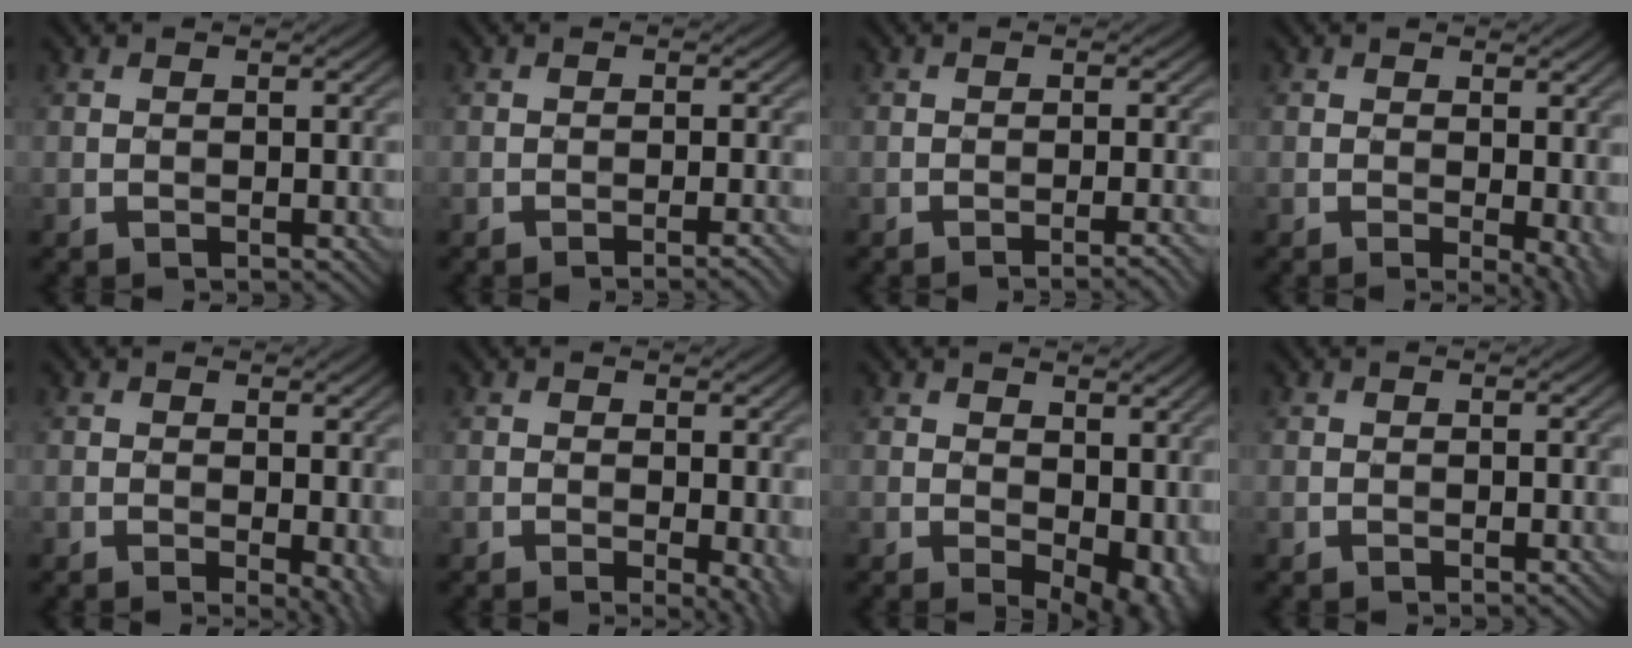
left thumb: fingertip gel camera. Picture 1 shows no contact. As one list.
[{"total": 1.8, "force": [-0.9, 0.3, 1.5], "torque": [-0.013, 0.009, -0.022]}, {"total": 2.3, "force": [-1.3, 0.3, 1.9], "torque": [-0.021, 0.010, -0.028]}, {"total": 3.5, "force": [-0.3, 1.2, 3.3], "torque": [-0.041, -0.004, -0.004]}, {"total": 3.0, "force": [-0.3, 1.2, 2.7], "torque": [-0.032, -0.004, -0.004]}, {"total": 3.1, "force": [-0.3, 1.0, 3.0], "torque": [-0.037, -0.004, -0.005]}, {"total": 8.6, "force": [0.3, 5.2, 6.9], "torque": [-0.086, -0.015, 0.022]}, {"total": 0.0}]